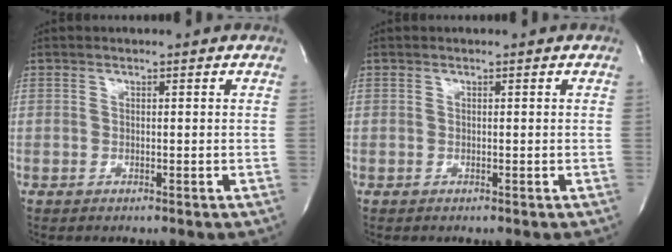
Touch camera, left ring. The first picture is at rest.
{"total": 0.0}